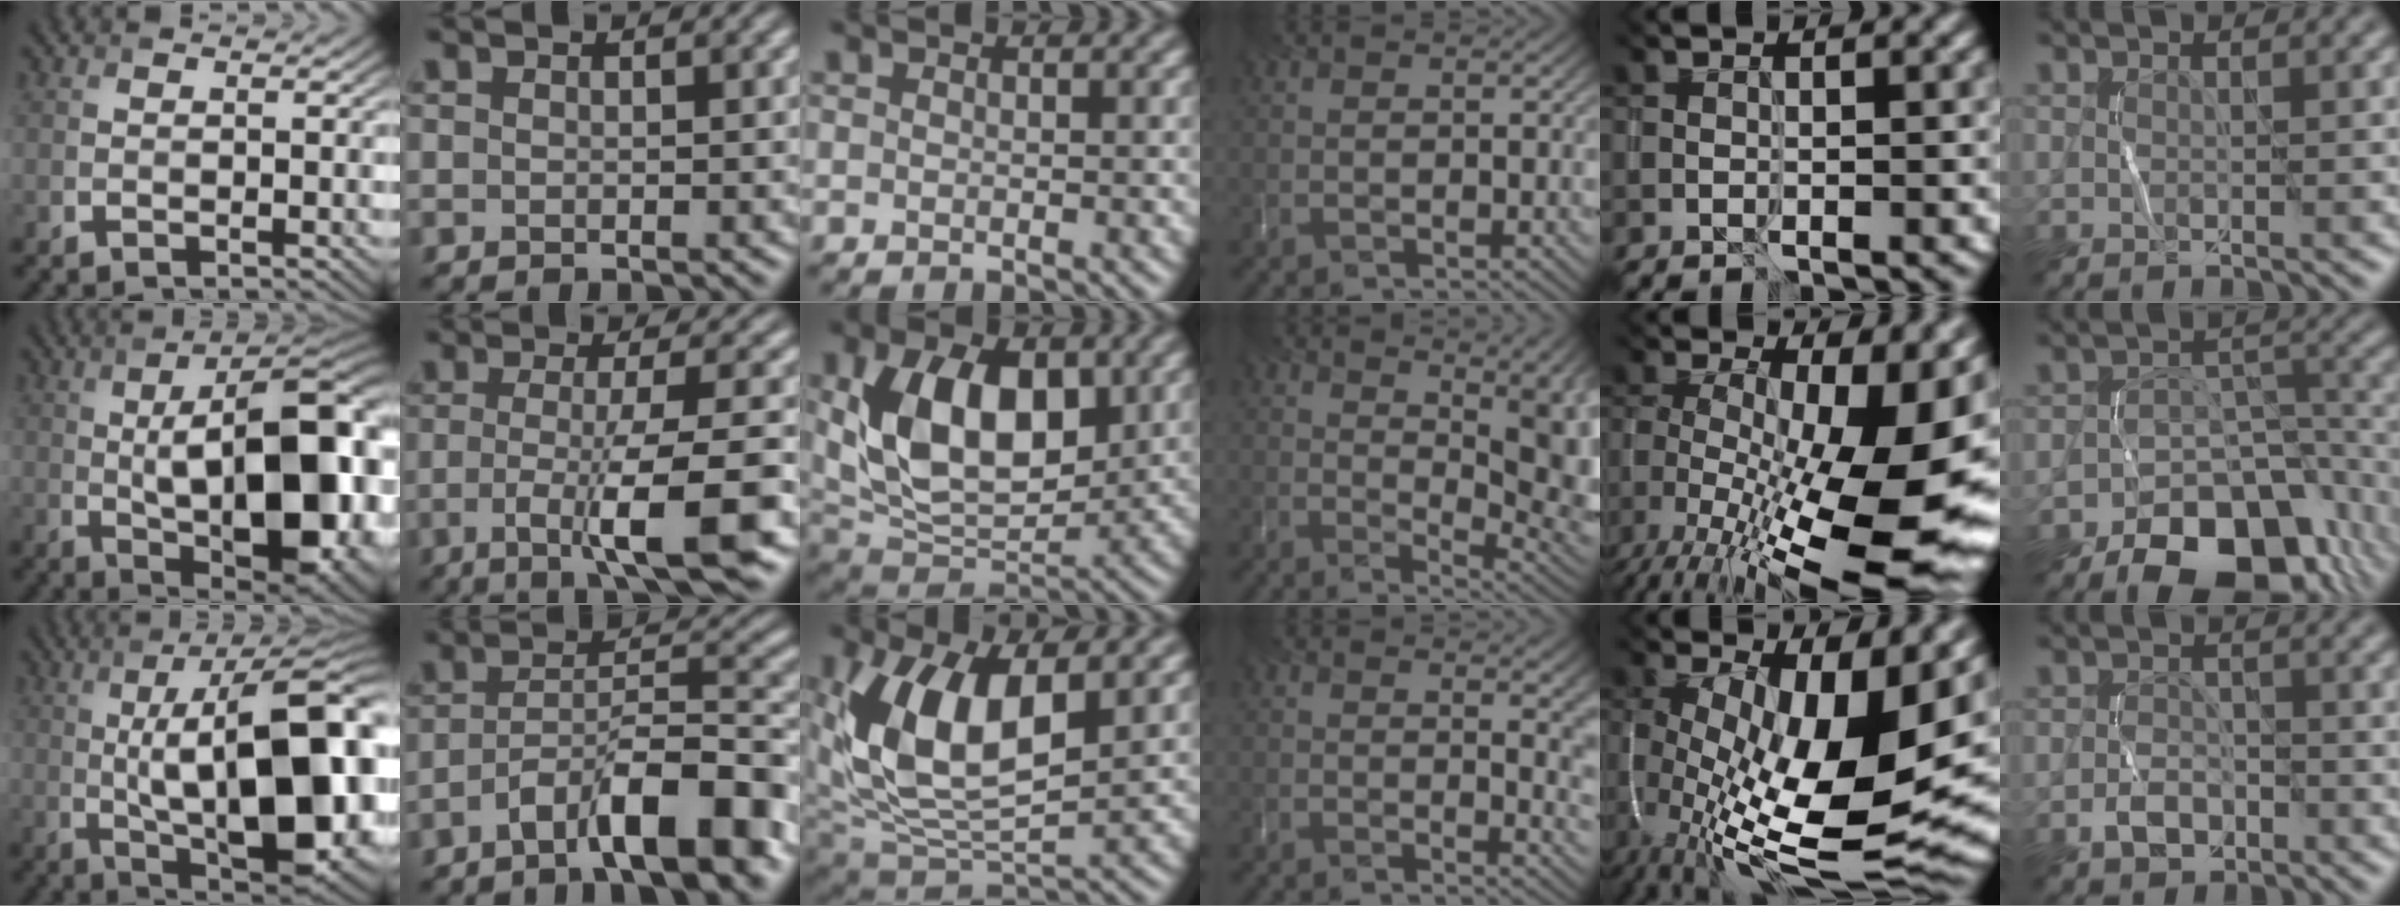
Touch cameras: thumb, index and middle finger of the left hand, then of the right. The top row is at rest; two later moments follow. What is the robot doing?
{"motion": "wrap", "object": "string"}